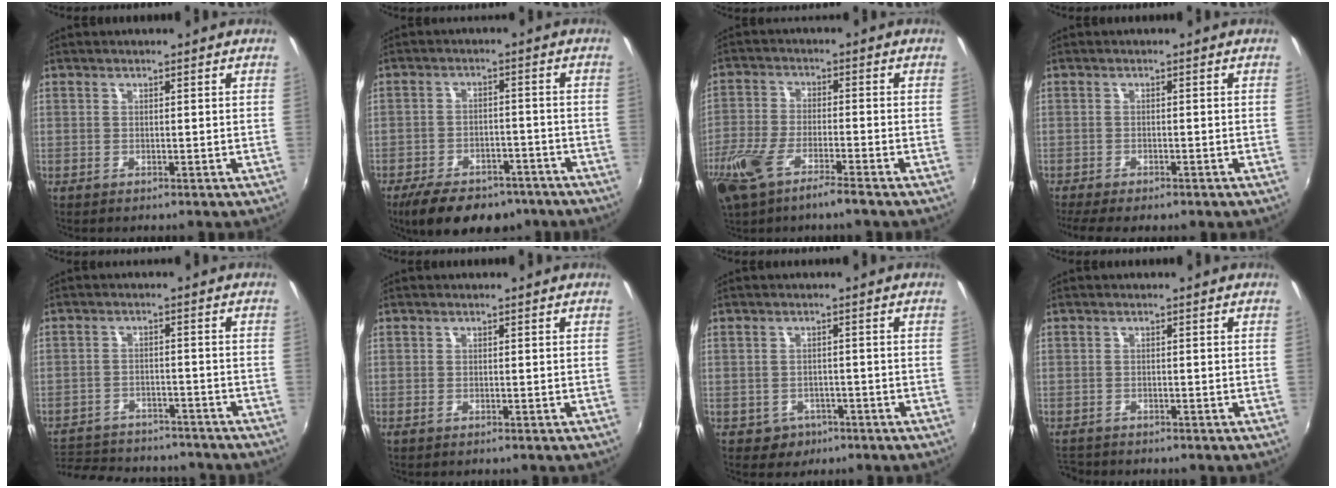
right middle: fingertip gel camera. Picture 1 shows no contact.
{"total": 14.1, "force": [-10.3, 6.7, 6.9], "torque": [-0.154, -0.010, -0.150]}
{"total": 11.6, "force": [-7.6, 2.7, 8.4], "torque": [-0.197, -0.032, -0.150]}
{"total": 5.7, "force": [-4.5, 1.4, 3.2], "torque": [-0.079, -0.026, -0.072]}
{"total": 18.7, "force": [-15.9, 7.1, 6.8], "torque": [-0.157, 0.008, -0.219]}
{"total": 0.6, "force": [-0.4, 0.2, 0.4], "torque": [-0.009, -0.002, -0.009]}
{"total": 3.9, "force": [-1.9, 3.3, 0.7], "torque": [-0.026, 0.002, -0.023]}
{"total": 3.4, "force": [-3.2, 1.1, 0.7], "torque": [-0.028, -0.016, -0.059]}